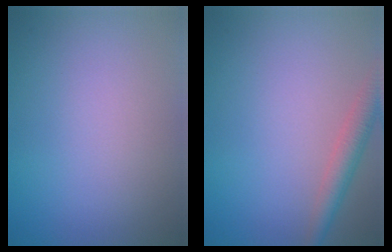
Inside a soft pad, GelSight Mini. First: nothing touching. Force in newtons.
{"total": 3.0, "press": 2.9, "slide": 0.1}